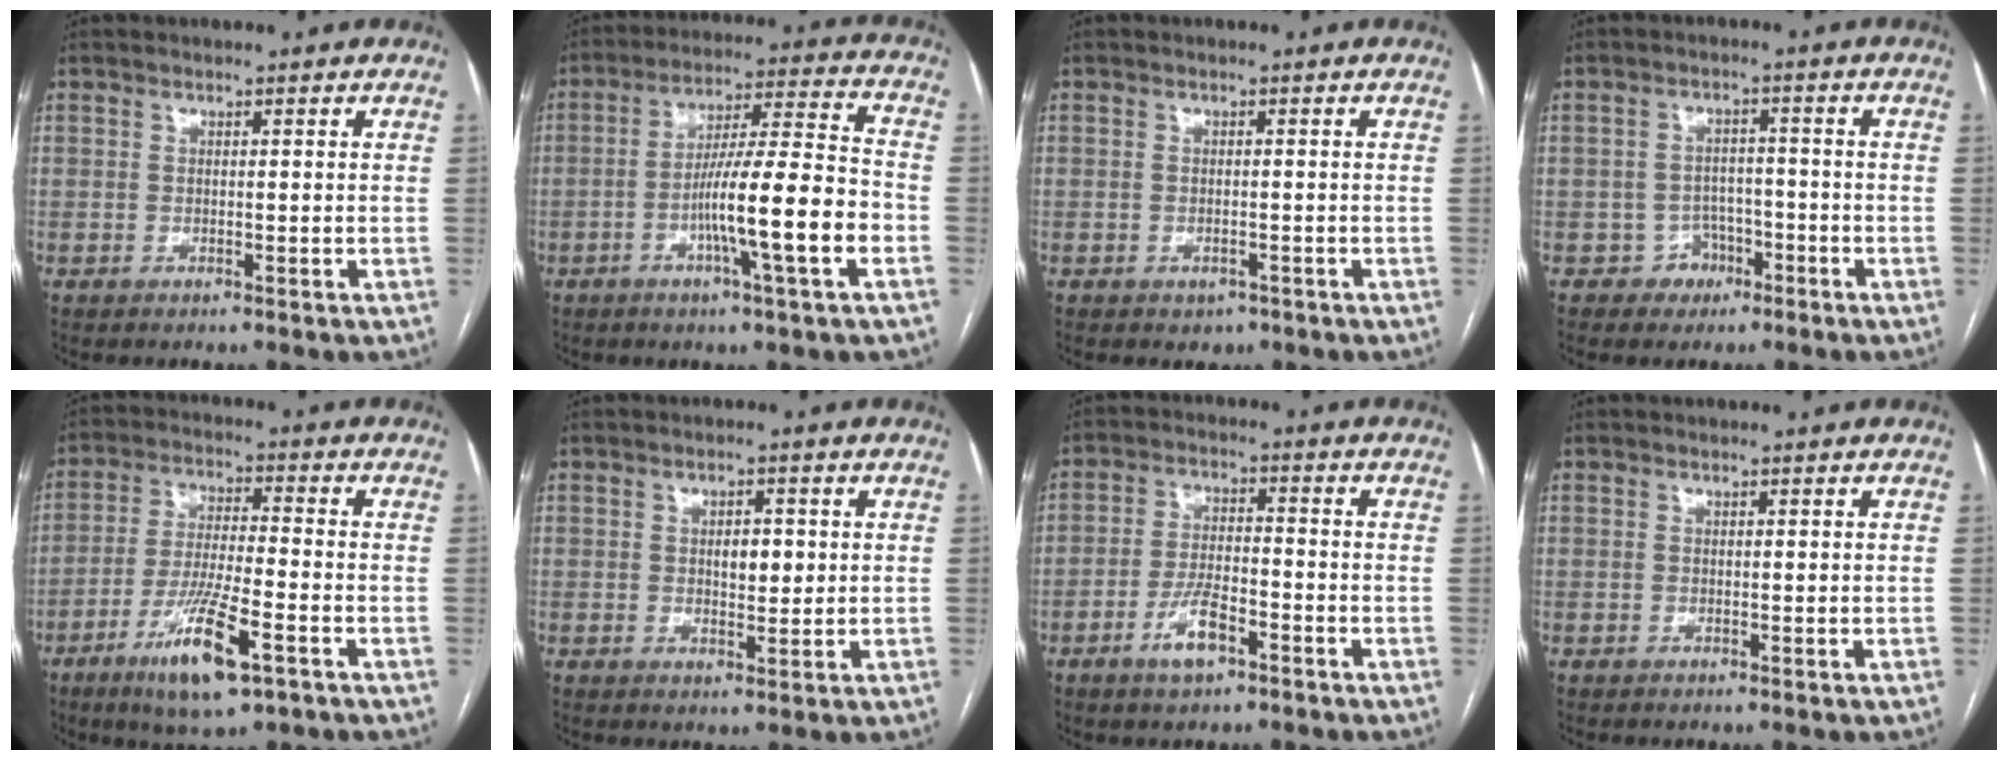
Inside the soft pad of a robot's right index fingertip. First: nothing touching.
{"total": 13.9, "force": [-4.3, 0.1, 13.3], "torque": [-0.222, 0.007, -0.073]}
{"total": 1.7, "force": [-1.0, 1.2, 0.7], "torque": [-0.010, 0.001, -0.005]}
{"total": 3.7, "force": [-2.0, 3.1, 0.2], "torque": [0.007, 0.016, -0.027]}
{"total": 11.6, "force": [-5.9, 1.6, 9.8], "torque": [-0.189, -0.019, -0.103]}
{"total": 3.5, "force": [0.6, 1.7, 3.0], "torque": [-0.045, -0.001, 0.012]}
{"total": 6.2, "force": [-3.4, 2.0, 4.7], "torque": [-0.095, 0.003, -0.060]}
{"total": 0.0}